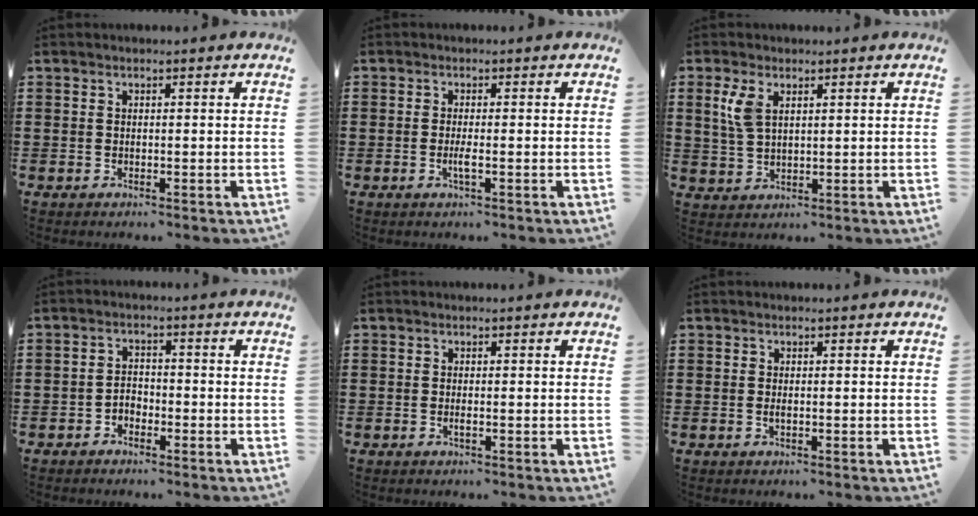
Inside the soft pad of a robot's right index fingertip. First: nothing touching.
{"total": 2.1, "force": [-0.6, 0.2, 2.0], "torque": [-0.051, -0.008, -0.016]}
{"total": 4.0, "force": [1.8, 2.0, 3.0], "torque": [-0.066, 0.007, 0.032]}
{"total": 2.1, "force": [-1.4, 1.3, 0.7], "torque": [-0.019, 0.006, -0.031]}
{"total": 0.7, "force": [-0.3, 0.1, 0.7], "torque": [-0.019, -0.008, -0.006]}
{"total": 0.6, "force": [-0.1, 0.2, 0.6], "torque": [-0.012, -0.003, -0.001]}